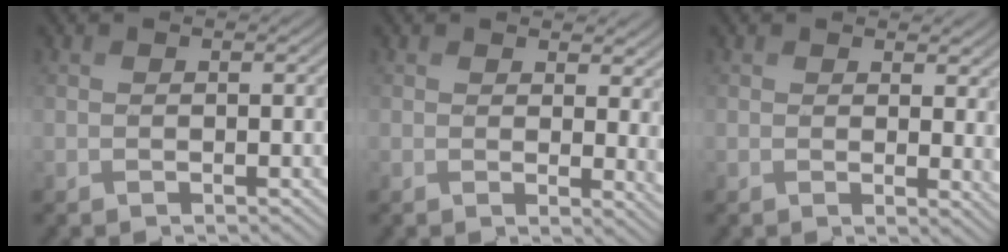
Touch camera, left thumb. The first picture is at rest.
{"total": 4.1, "force": [2.1, 1.8, 3.0], "torque": [-0.045, -0.006, 0.036]}
{"total": 3.2, "force": [1.7, 1.4, 2.4], "torque": [-0.034, -0.005, 0.029]}